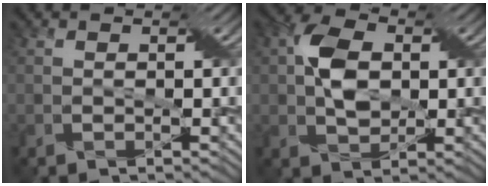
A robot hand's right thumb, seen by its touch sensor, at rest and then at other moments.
{"total": 6.2, "force": [0.7, 4.0, 4.6], "torque": [-0.094, 0.009, 0.007]}